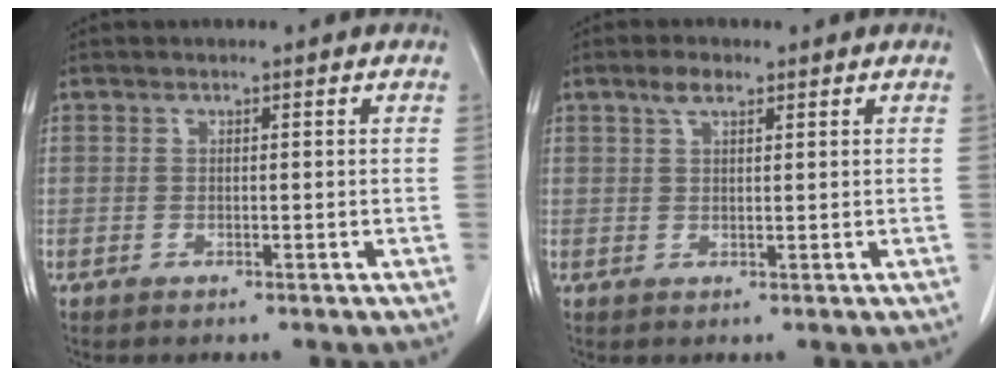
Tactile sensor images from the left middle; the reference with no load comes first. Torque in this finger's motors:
{"motor_torque": [0.19, -0.17, -0.03, 0.02]}